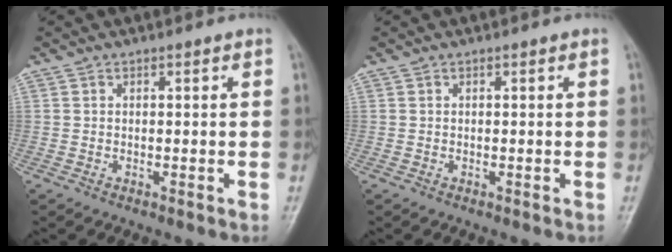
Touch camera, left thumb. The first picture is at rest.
{"total": 0.0}